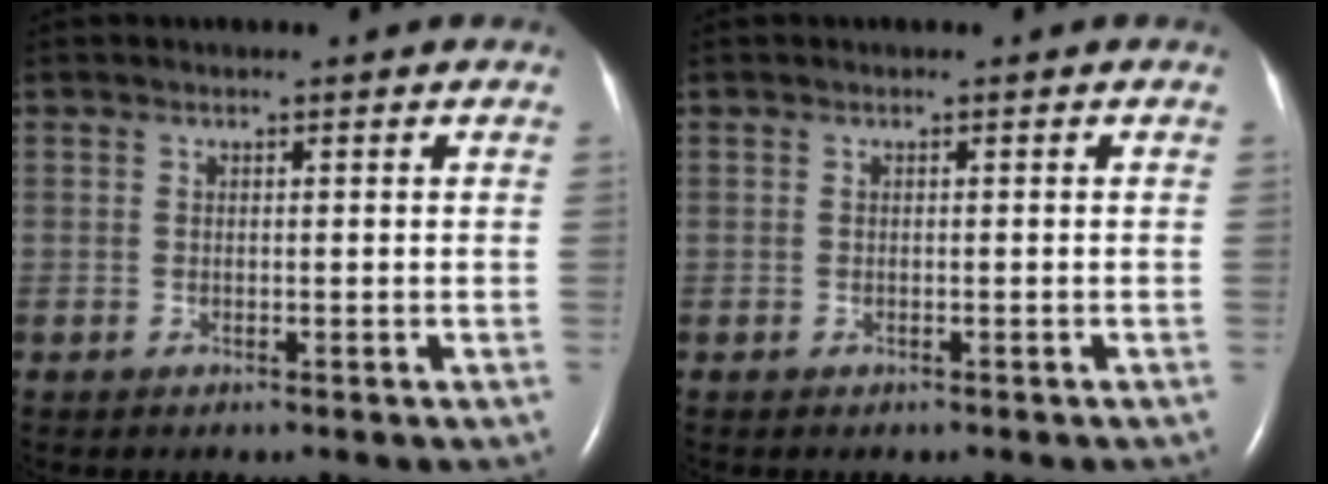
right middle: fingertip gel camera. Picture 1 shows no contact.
{"total": 0.7, "force": [-0.5, 0.3, 0.3], "torque": [-0.011, 0.000, -0.005]}